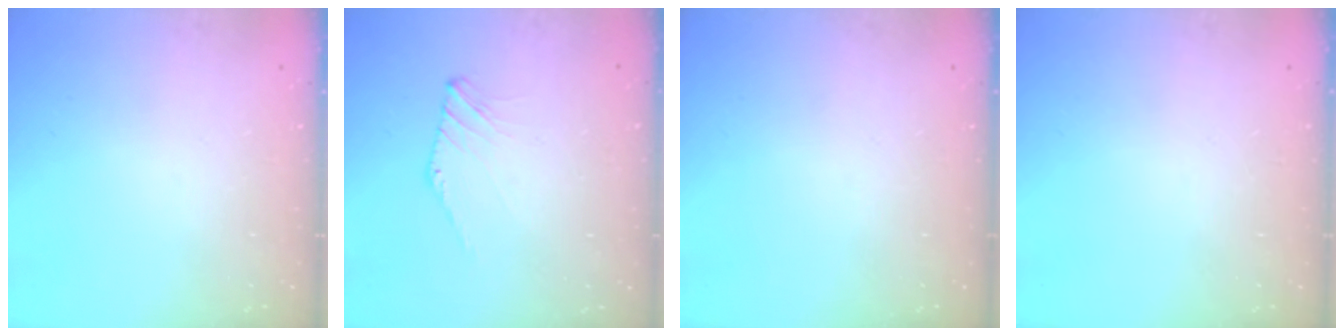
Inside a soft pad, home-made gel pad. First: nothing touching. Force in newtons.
{"total": 3.1, "press": 3.0, "slide": 0.8}
{"total": 0.0}
{"total": 0.0}